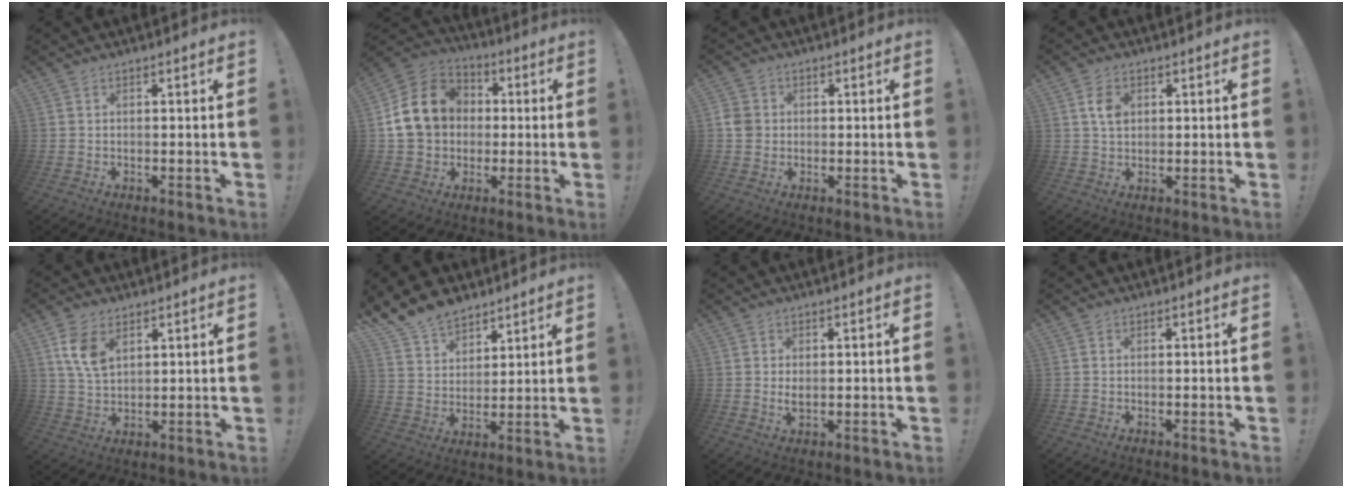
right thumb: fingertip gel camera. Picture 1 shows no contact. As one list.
[{"total": 17.0, "force": [2.3, 14.2, 9.0], "torque": [-0.138, 0.015, 0.055]}, {"total": 4.4, "force": [-0.2, 4.1, 1.5], "torque": [-0.023, 0.004, -0.003]}, {"total": 5.1, "force": [1.3, 3.5, 3.4], "torque": [-0.052, 0.003, 0.023]}, {"total": 8.4, "force": [4.1, 5.0, 5.3], "torque": [-0.095, -0.014, 0.078]}, {"total": 11.9, "force": [10.0, 5.9, 2.6], "torque": [-0.070, -0.071, 0.197]}, {"total": 1.8, "force": [0.5, 0.9, 1.5], "torque": [-0.014, -0.005, 0.005]}, {"total": 0.0}]